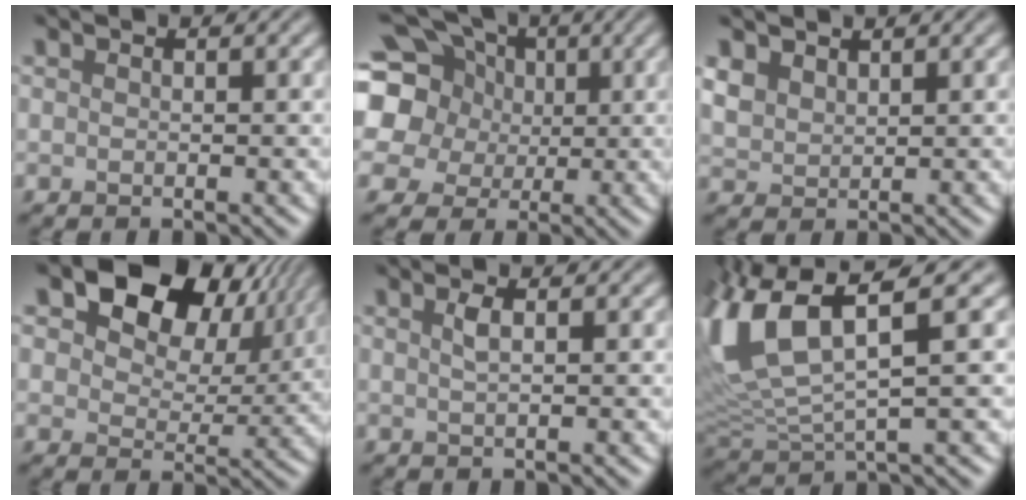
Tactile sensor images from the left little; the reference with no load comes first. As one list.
[{"total": 15.4, "force": [4.0, 13.1, 7.2], "torque": [-0.177, 0.032, 0.044]}, {"total": 2.5, "force": [1.7, 1.5, 0.9], "torque": [-0.033, 0.006, 0.040]}, {"total": 14.2, "force": [7.3, 8.9, 8.4], "torque": [-0.142, 0.045, 0.110]}, {"total": 1.3, "force": [0.4, 0.4, 1.2], "torque": [-0.024, 0.004, 0.008]}, {"total": 10.9, "force": [4.1, 4.1, 9.2], "torque": [-0.222, 0.006, 0.082]}]